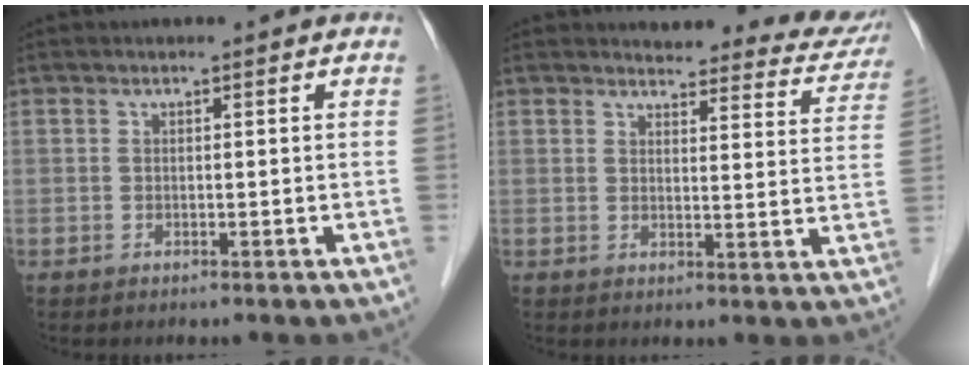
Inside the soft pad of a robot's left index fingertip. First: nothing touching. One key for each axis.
{"total": 14.8, "fx": 14.3, "fy": 3.3, "fz": 2.2, "tx": 0.013, "ty": -0.052, "tz": 0.130}